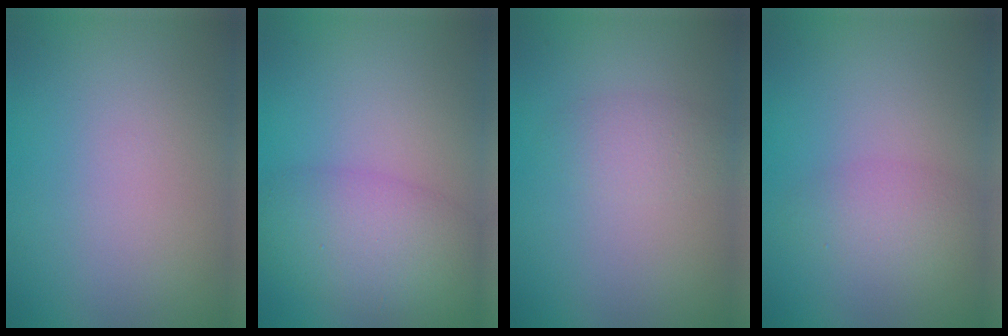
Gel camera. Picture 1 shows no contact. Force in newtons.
{"total": 5.1, "press": 5.1, "slide": 0.0}
{"total": 1.8, "press": 1.8, "slide": 0.0}
{"total": 2.2, "press": 2.2, "slide": 0.1}